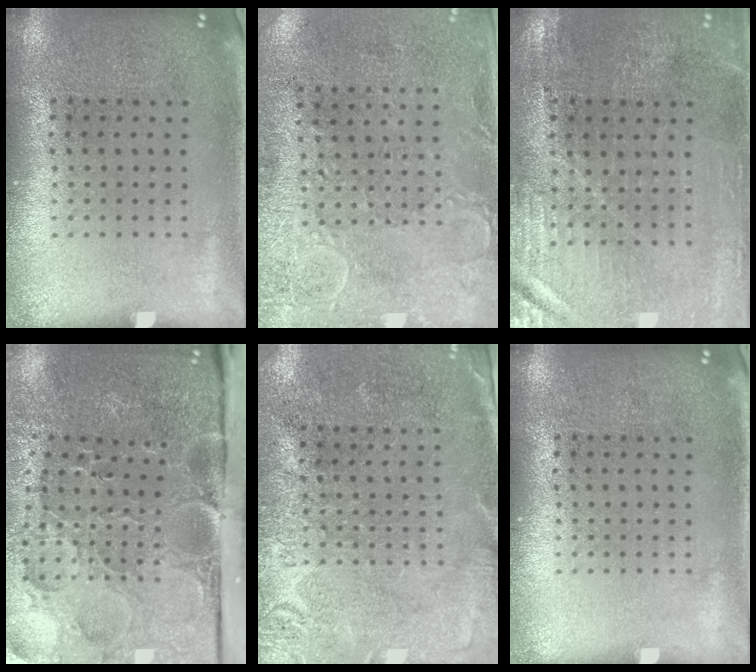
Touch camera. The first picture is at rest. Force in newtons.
{"total": 2.9, "press": 2.3, "slide": 1.8}
{"total": 0.9, "press": 0.8, "slide": 0.3}
{"total": 5.3, "press": 4.2, "slide": 3.3}
{"total": 2.7, "press": 2.7, "slide": 0.7}
{"total": 0.0}